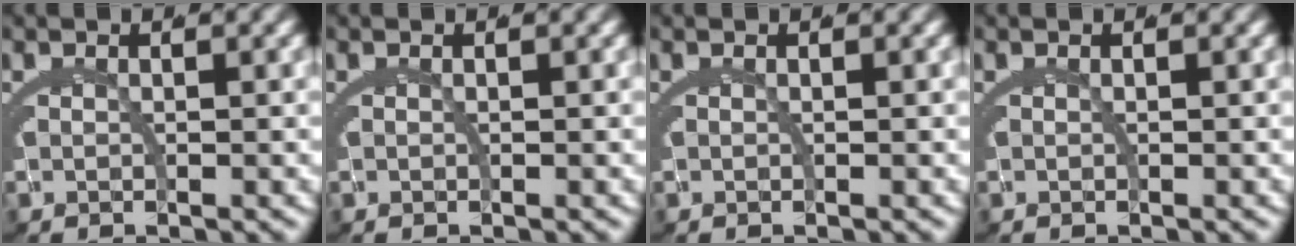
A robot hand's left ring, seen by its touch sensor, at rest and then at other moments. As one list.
[{"total": 0.0}, {"total": 0.0}, {"total": 0.0}]